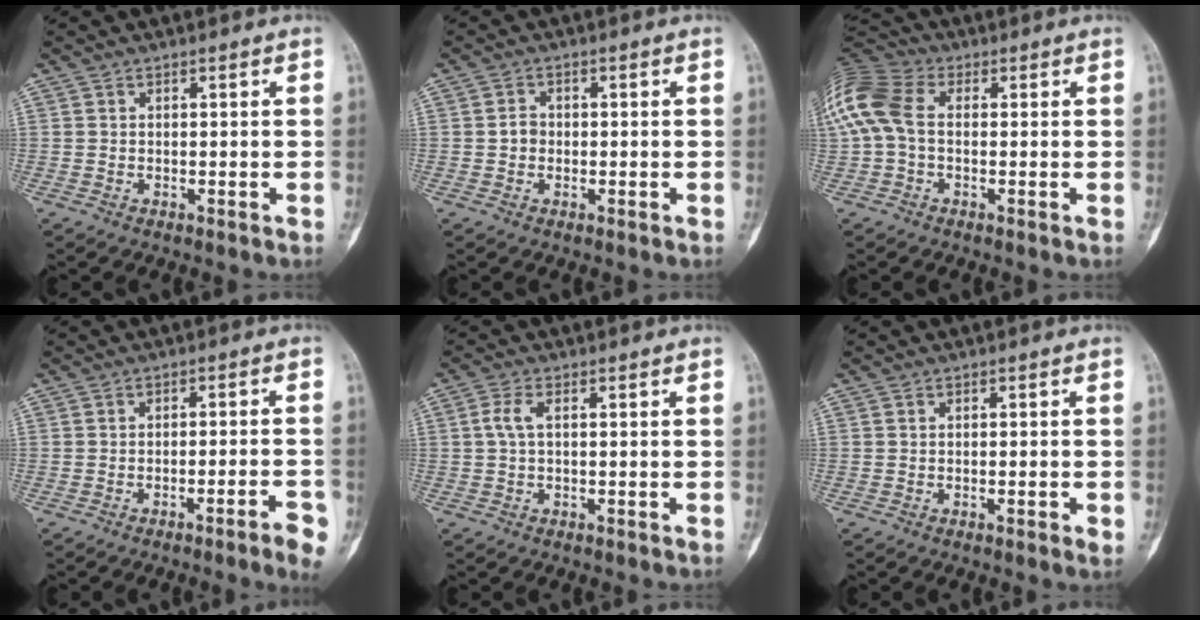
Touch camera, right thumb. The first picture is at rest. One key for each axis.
{"total": 2.1, "fx": -0.2, "fy": 1.9, "fz": 1.0, "tx": -0.007, "ty": 0.009, "tz": -0.007}
{"total": 13.7, "fx": 1.0, "fy": 9.3, "fz": 10.0, "tx": -0.239, "ty": 0.029, "tz": 0.009}
{"total": 5.4, "fx": -3.0, "fy": 0.4, "fz": 4.5, "tx": -0.064, "ty": 0.018, "tz": -0.039}
{"total": 2.7, "fx": 0.3, "fy": 1.2, "fz": 2.4, "tx": -0.060, "ty": 0.006, "tz": 0.003}
{"total": 1.9, "fx": -0.6, "fy": 0.4, "fz": 1.8, "tx": -0.028, "ty": -0.003, "tz": -0.008}